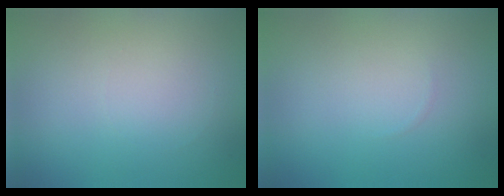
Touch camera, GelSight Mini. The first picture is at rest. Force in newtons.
{"total": 0.0}